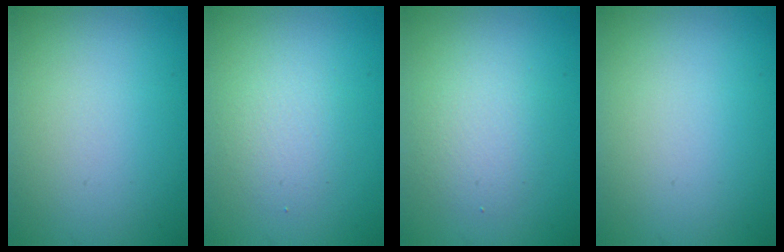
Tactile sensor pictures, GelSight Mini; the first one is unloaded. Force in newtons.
{"total": 2.2, "press": 2.2, "slide": 0.1}
{"total": 2.7, "press": 2.7, "slide": 0.1}
{"total": 0.0}